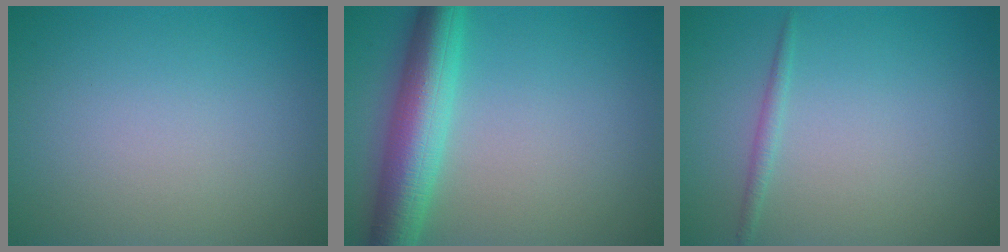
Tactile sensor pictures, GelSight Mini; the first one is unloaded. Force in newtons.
{"total": 6.7, "press": 6.7, "slide": 0.0}
{"total": 0.9, "press": 0.9, "slide": 0.1}